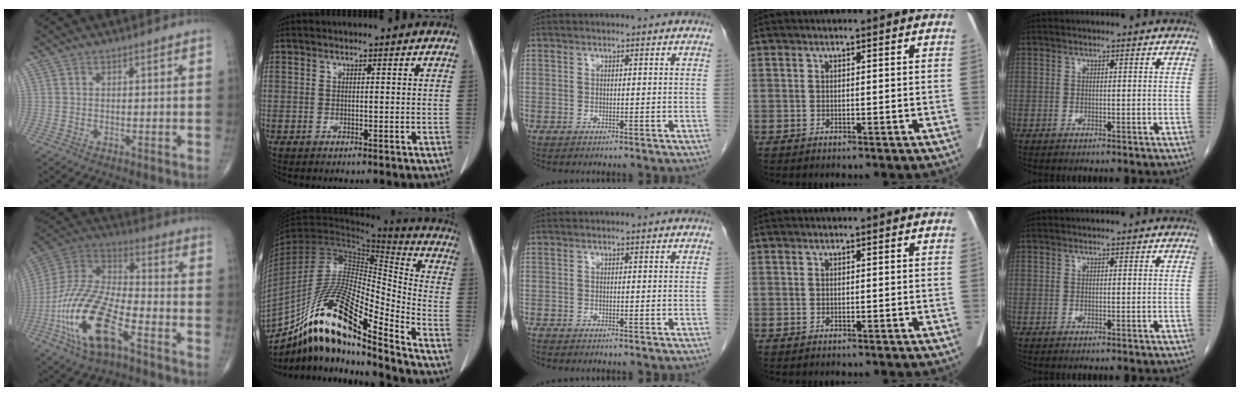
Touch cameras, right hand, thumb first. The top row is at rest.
{"thumb": {"total": 20.7, "force": [-9.0, 8.7, 16.5], "torque": [-0.344, 0.042, -0.167]}, "index": {"total": 21.6, "force": [-15.1, 2.9, 15.1], "torque": [-0.291, -0.011, -0.274]}, "middle": {"total": 0.6, "force": [-0.6, 0.0, 0.1], "torque": [-0.008, -0.002, -0.014]}}